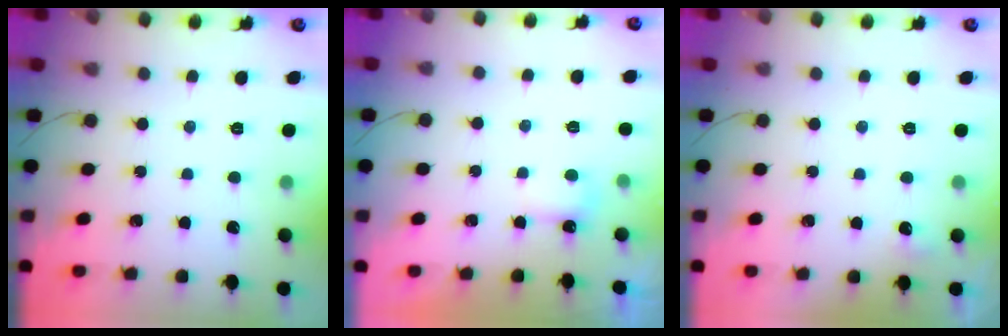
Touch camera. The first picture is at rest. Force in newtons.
{"total": 3.0, "press": 2.9, "slide": 0.8}
{"total": 11.5, "press": 3.2, "slide": 11.1}